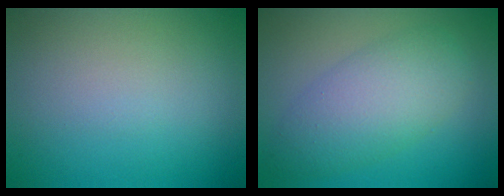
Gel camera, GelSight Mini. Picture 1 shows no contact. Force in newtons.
{"total": 5.6, "press": 5.6, "slide": 0.1}